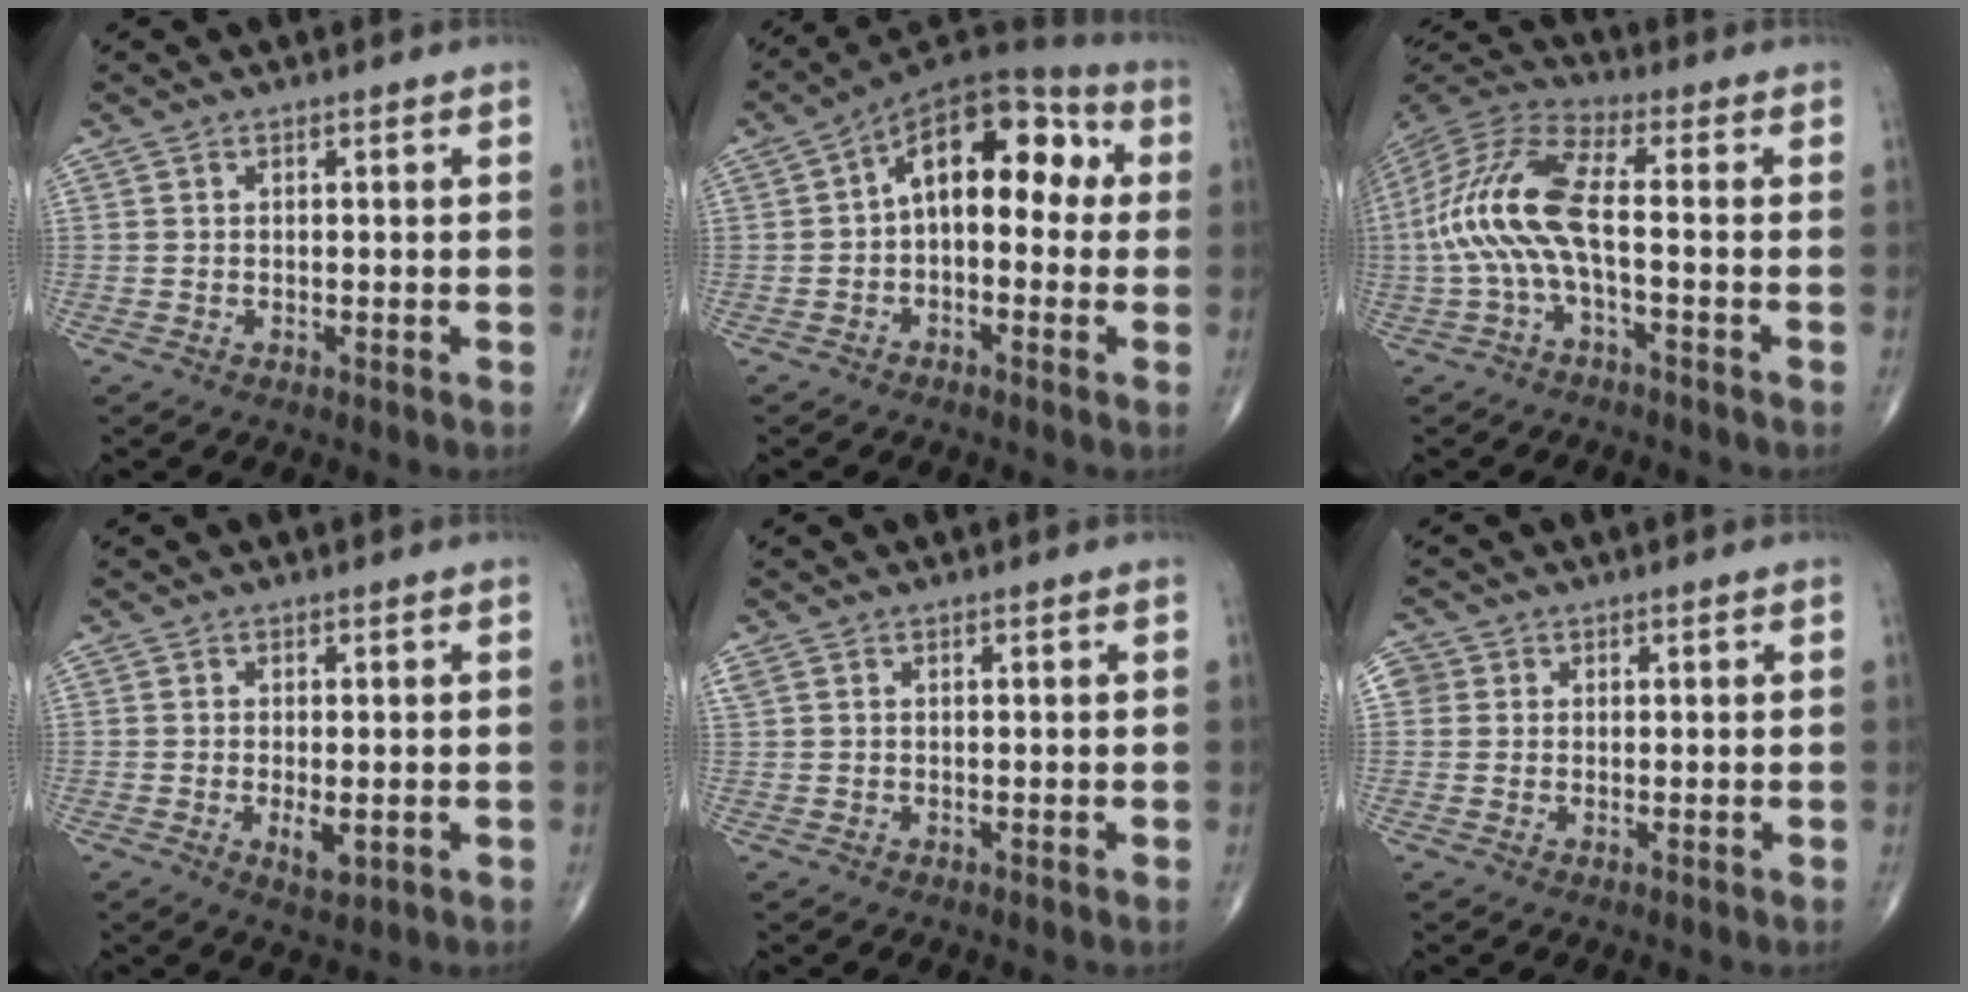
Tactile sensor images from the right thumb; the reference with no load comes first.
{"total": 14.4, "force": [1.3, 8.2, 11.7], "torque": [-0.131, 0.047, 0.002]}
{"total": 13.9, "force": [-1.6, 4.5, 13.1], "torque": [-0.301, 0.042, -0.038]}
{"total": 3.3, "force": [-0.6, 1.4, 2.9], "torque": [-0.044, -0.007, -0.007]}
{"total": 1.0, "force": [0.6, 0.7, 0.5], "torque": [-0.015, 0.015, 0.016]}
{"total": 3.0, "force": [0.6, 2.8, 0.6], "torque": [0.002, 0.006, 0.010]}